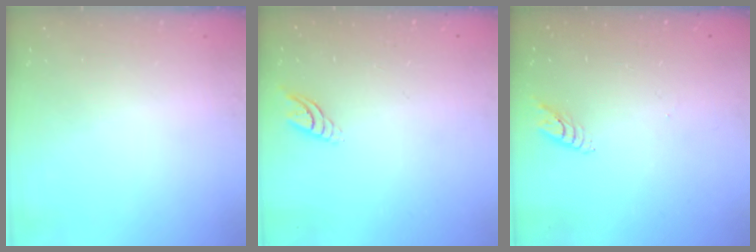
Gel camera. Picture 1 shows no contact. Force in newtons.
{"total": 5.7, "press": 5.6, "slide": 0.7}
{"total": 3.1, "press": 3.1, "slide": 0.4}